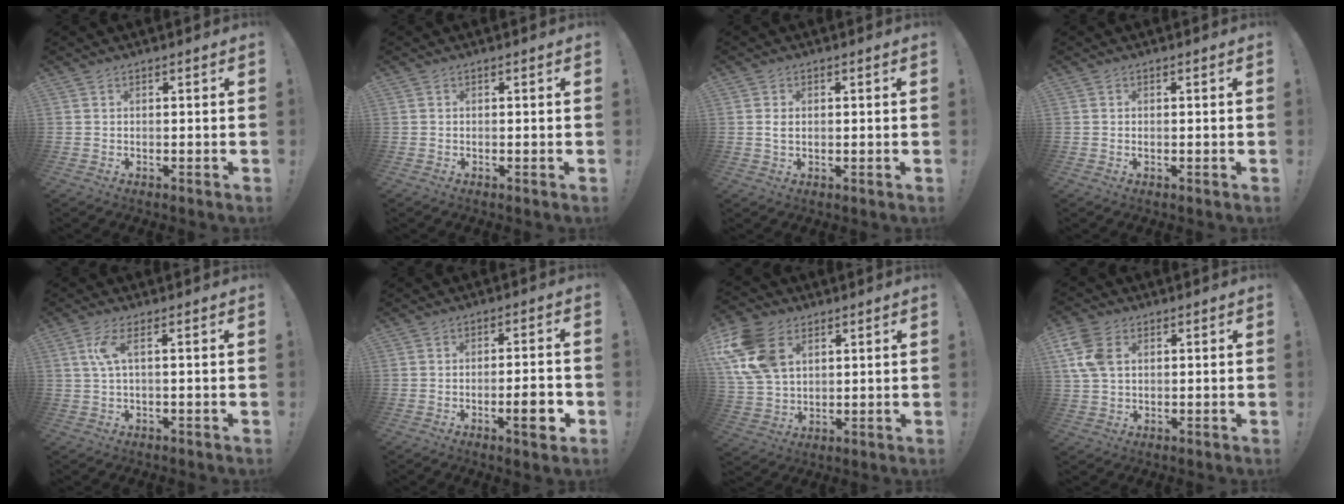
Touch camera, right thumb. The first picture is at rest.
{"total": 0.0}
{"total": 1.8, "force": [0.4, 1.1, 1.4], "torque": [-0.012, -0.002, 0.004]}
{"total": 0.0}
{"total": 5.3, "force": [1.2, 1.1, 5.1], "torque": [-0.089, -0.003, 0.020]}
{"total": 8.0, "force": [-2.9, 1.4, 7.3], "torque": [-0.092, 0.001, -0.047]}
{"total": 17.1, "force": [6.5, 12.0, 10.4], "torque": [-0.214, -0.022, 0.125]}
{"total": 9.2, "force": [2.7, 6.4, 6.0], "torque": [-0.136, 0.004, 0.053]}